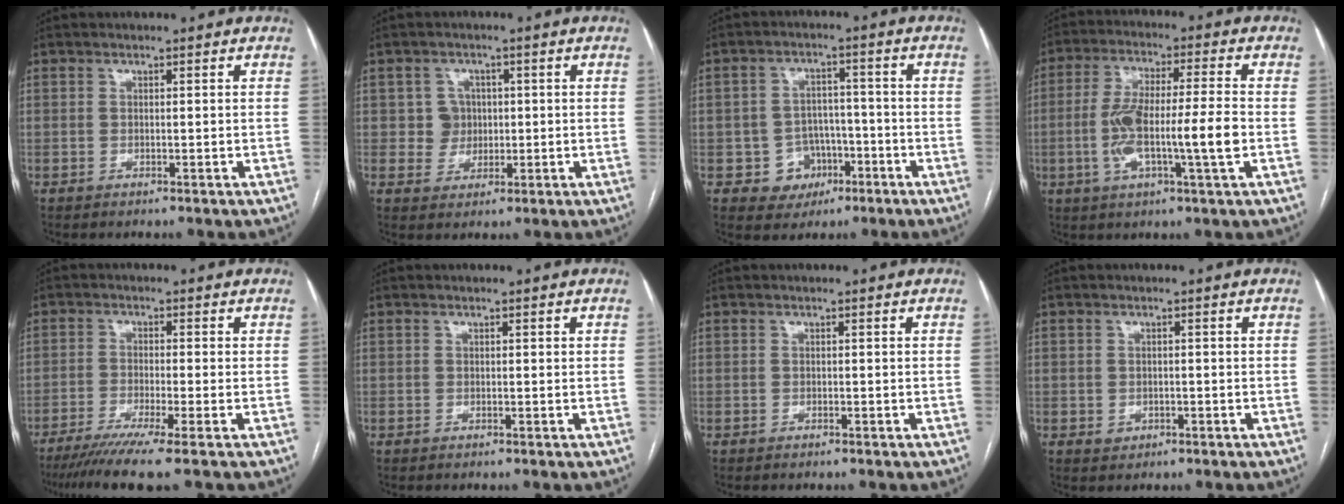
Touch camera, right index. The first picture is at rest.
{"total": 3.8, "force": [0.5, 3.8, 0.4], "torque": [0.002, 0.011, 0.011]}
{"total": 6.2, "force": [-2.5, 5.6, 0.8], "torque": [-0.001, 0.016, -0.029]}
{"total": 12.2, "force": [-2.2, 0.8, 11.9], "torque": [-0.227, 0.009, -0.043]}
{"total": 7.9, "force": [-5.8, -1.2, 5.3], "torque": [-0.081, -0.021, -0.096]}
{"total": 0.0}
{"total": 0.0}
{"total": 1.6, "force": [-0.4, 1.5, 0.3], "torque": [-0.002, 0.003, 0.000]}